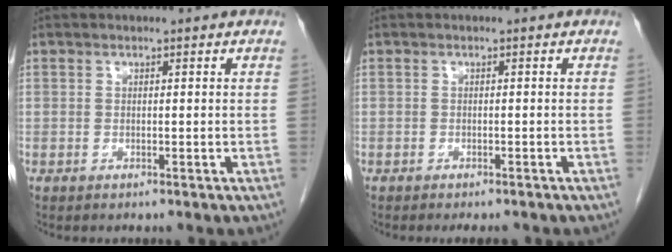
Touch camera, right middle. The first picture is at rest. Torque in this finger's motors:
{"motor_torque": [0.30, -0.05, 0.14, 0.02]}